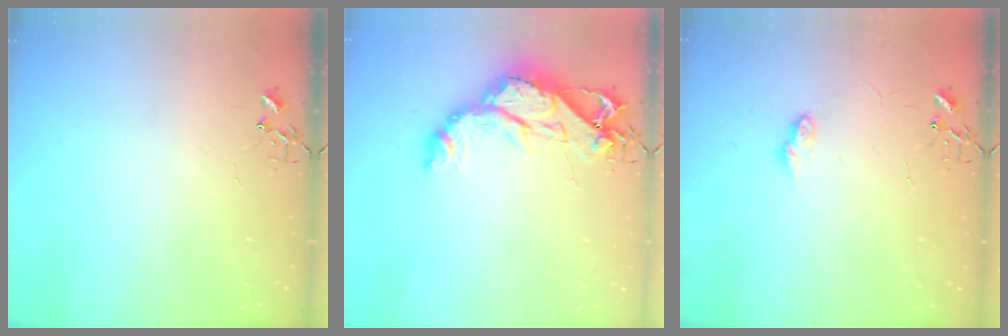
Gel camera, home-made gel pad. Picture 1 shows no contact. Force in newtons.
{"total": 15.7, "press": 15.6, "slide": 1.4}
{"total": 6.8, "press": 6.8, "slide": 0.7}